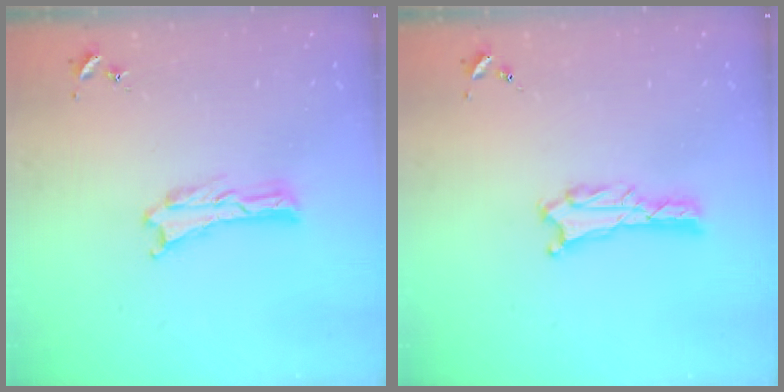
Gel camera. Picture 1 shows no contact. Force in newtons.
{"total": 1.3, "press": 1.2, "slide": 0.1}